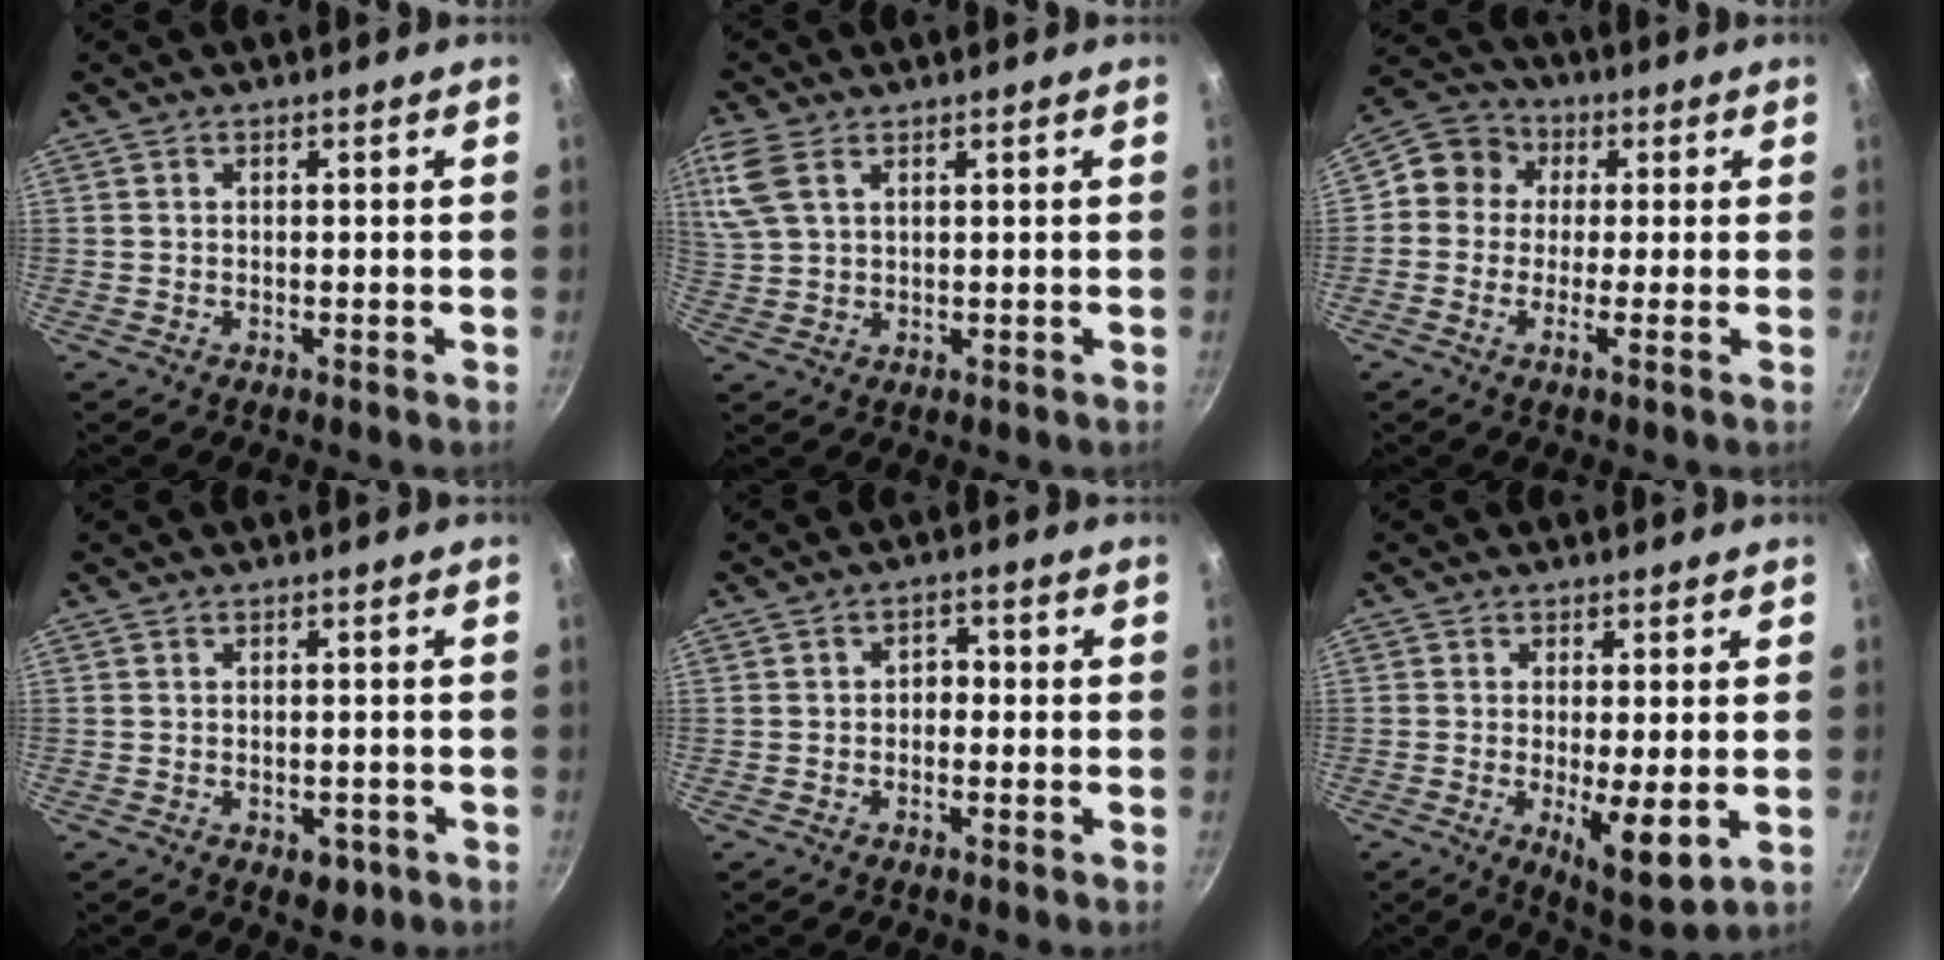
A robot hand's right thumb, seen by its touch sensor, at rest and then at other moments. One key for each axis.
{"total": 9.1, "fx": 4.5, "fy": 5.3, "fz": 6.0, "tx": -0.141, "ty": 0.016, "tz": 0.096}
{"total": 6.9, "fx": 0.5, "fy": 6.0, "fz": 3.4, "tx": -0.053, "ty": 0.021, "tz": -0.021}
{"total": 3.7, "fx": -1.6, "fy": 2.3, "fz": 2.4, "tx": -0.015, "ty": 0.014, "tz": -0.008}
{"total": 2.2, "fx": -0.7, "fy": 1.7, "fz": 1.3, "tx": -0.007, "ty": 0.011, "tz": -0.014}
{"total": 8.3, "fx": -1.3, "fy": 2.3, "fz": 7.9, "tx": -0.119, "ty": -0.018, "tz": -0.008}